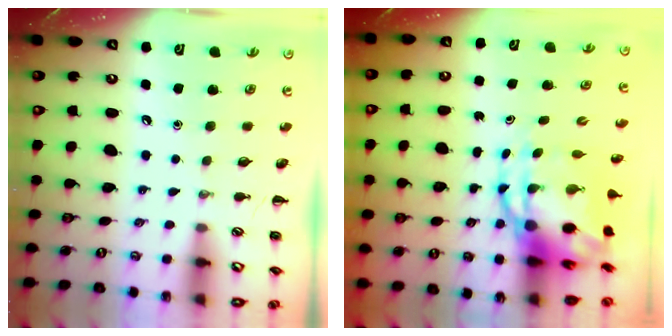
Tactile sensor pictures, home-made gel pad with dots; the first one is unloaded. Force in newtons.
{"total": 10.4, "press": 10.0, "slide": 2.7}